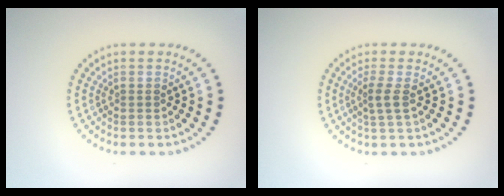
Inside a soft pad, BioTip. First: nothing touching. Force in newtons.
{"total": 1.7, "press": 1.3, "slide": 1.0}